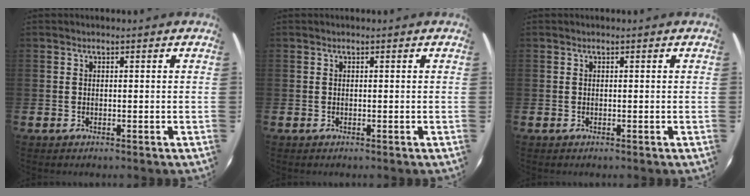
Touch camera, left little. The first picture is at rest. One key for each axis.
{"total": 0.0}
{"total": 0.0}